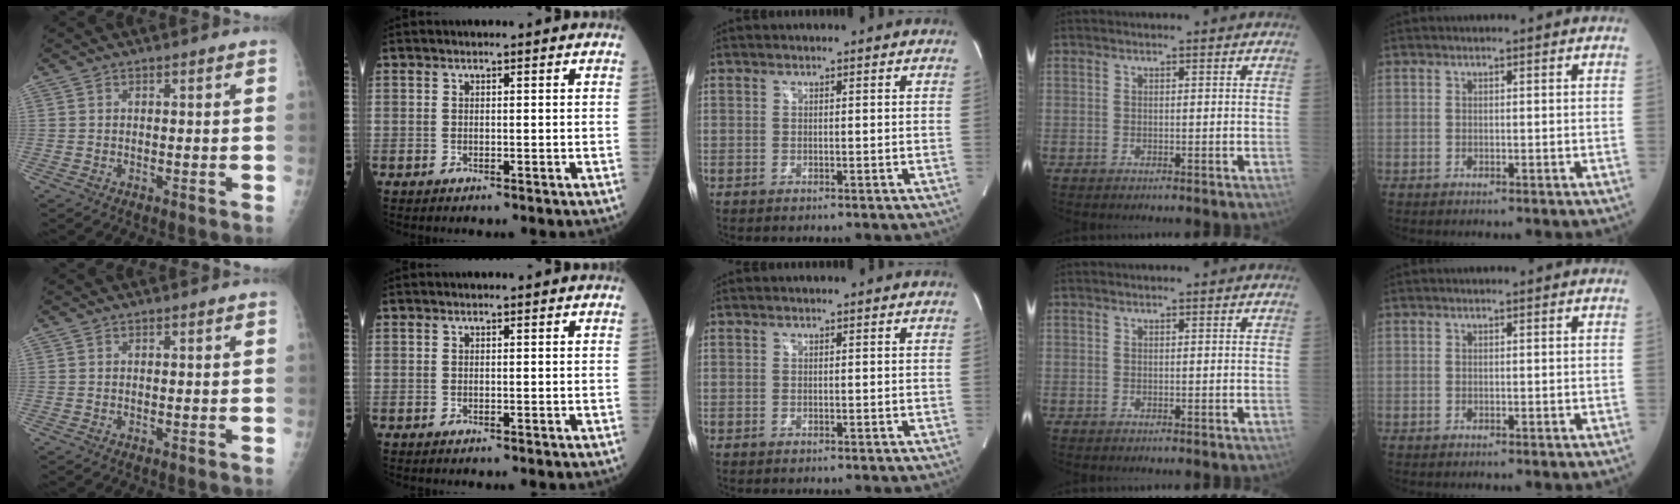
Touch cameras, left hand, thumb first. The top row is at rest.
{}